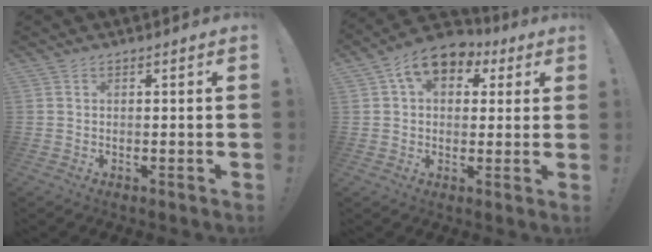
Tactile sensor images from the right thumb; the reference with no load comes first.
{"total": 11.0, "force": [5.2, 7.3, 6.3], "torque": [-0.103, -0.014, 0.099]}